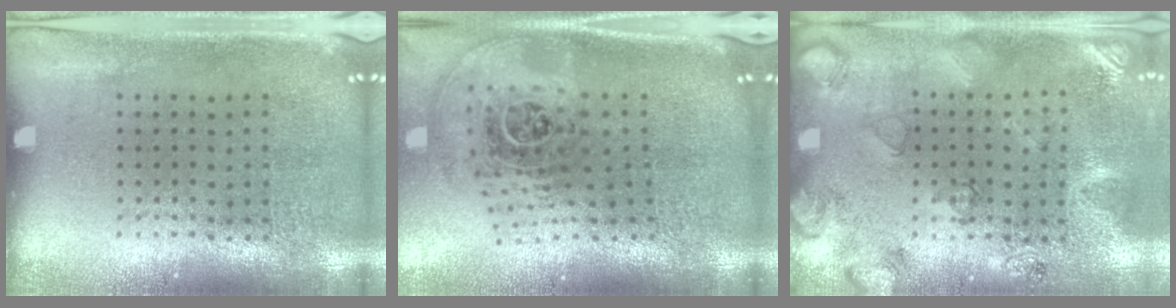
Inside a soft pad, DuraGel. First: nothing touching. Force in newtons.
{"total": 2.8, "press": 1.8, "slide": 2.1}
{"total": 2.6, "press": 1.8, "slide": 1.9}